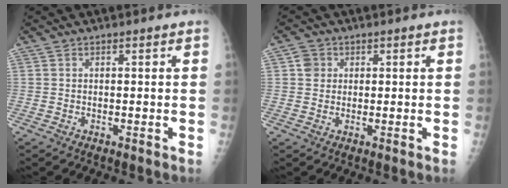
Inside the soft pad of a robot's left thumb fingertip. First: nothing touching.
{"total": 2.8, "force": [0.7, 2.6, 0.8], "torque": [-0.001, 0.000, 0.008]}